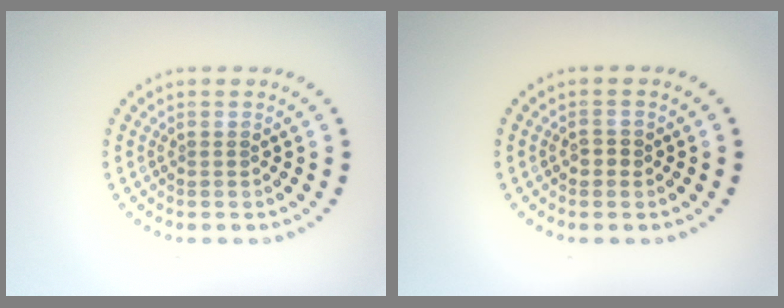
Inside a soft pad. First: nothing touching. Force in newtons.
{"total": 0.9, "press": 0.9, "slide": 0.2}